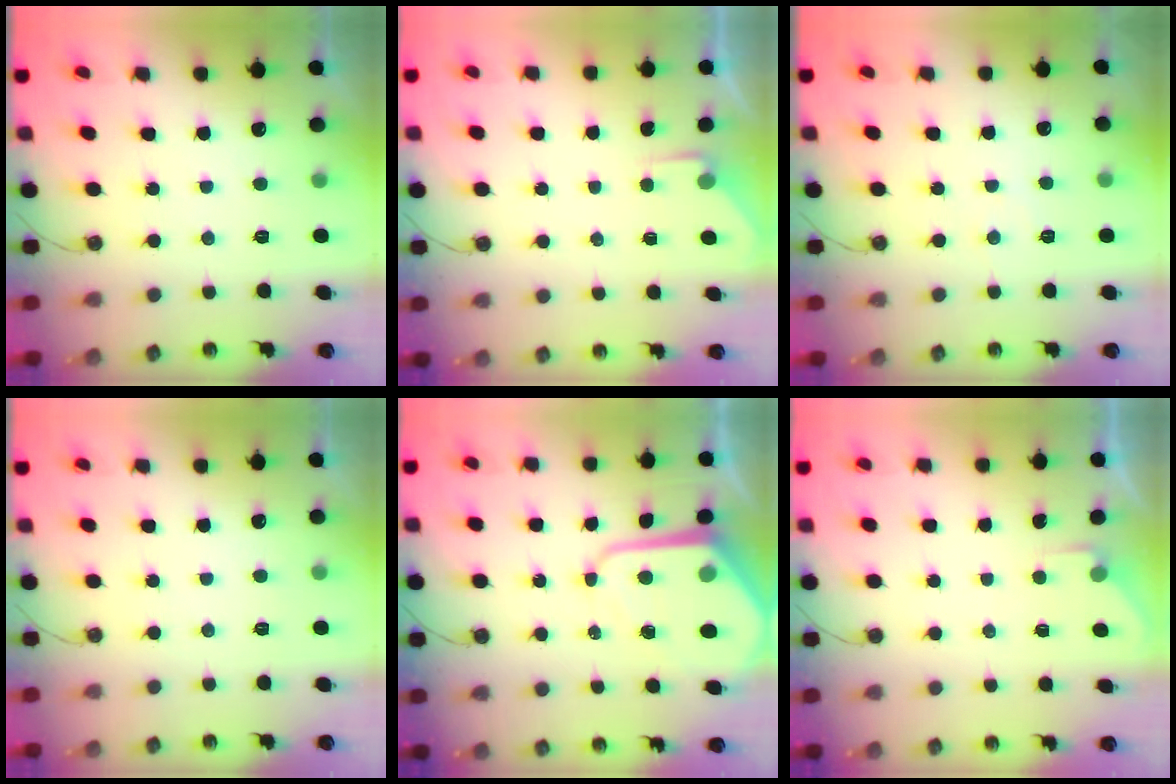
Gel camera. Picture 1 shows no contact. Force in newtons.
{"total": 3.5, "press": 3.5, "slide": 0.4}
{"total": 3.3, "press": 3.2, "slide": 0.4}
{"total": 0.0}
{"total": 11.0, "press": 11.0, "slide": 0.9}
{"total": 2.6, "press": 2.6, "slide": 0.5}